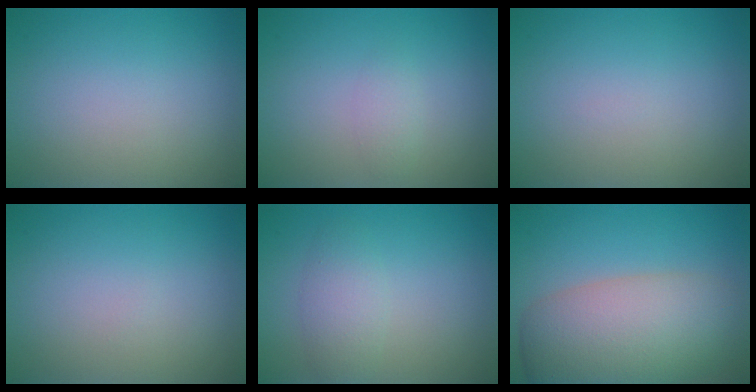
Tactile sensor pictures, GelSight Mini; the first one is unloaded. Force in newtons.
{"total": 1.1, "press": 1.1, "slide": 0.0}
{"total": 0.0}
{"total": 0.0}
{"total": 2.4, "press": 2.4, "slide": 0.0}
{"total": 9.2, "press": 9.2, "slide": 0.5}